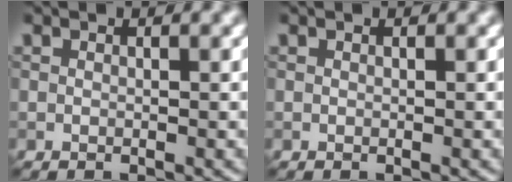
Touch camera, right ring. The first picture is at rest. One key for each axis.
{"total": 0.0}